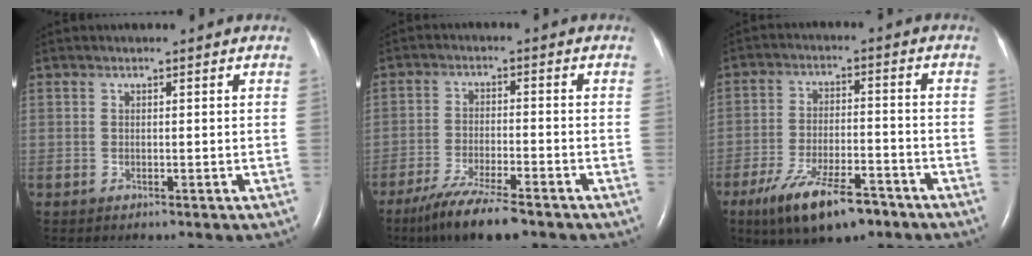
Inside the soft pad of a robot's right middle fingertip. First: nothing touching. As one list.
[{"total": 9.5, "force": [-7.1, 1.1, 6.2], "torque": [-0.112, -0.024, -0.121]}, {"total": 11.6, "force": [-7.7, 3.5, 8.0], "torque": [-0.149, -0.013, -0.128]}]